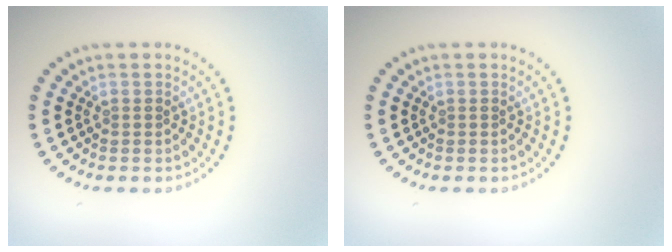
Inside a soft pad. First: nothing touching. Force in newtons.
{"total": 0.0}